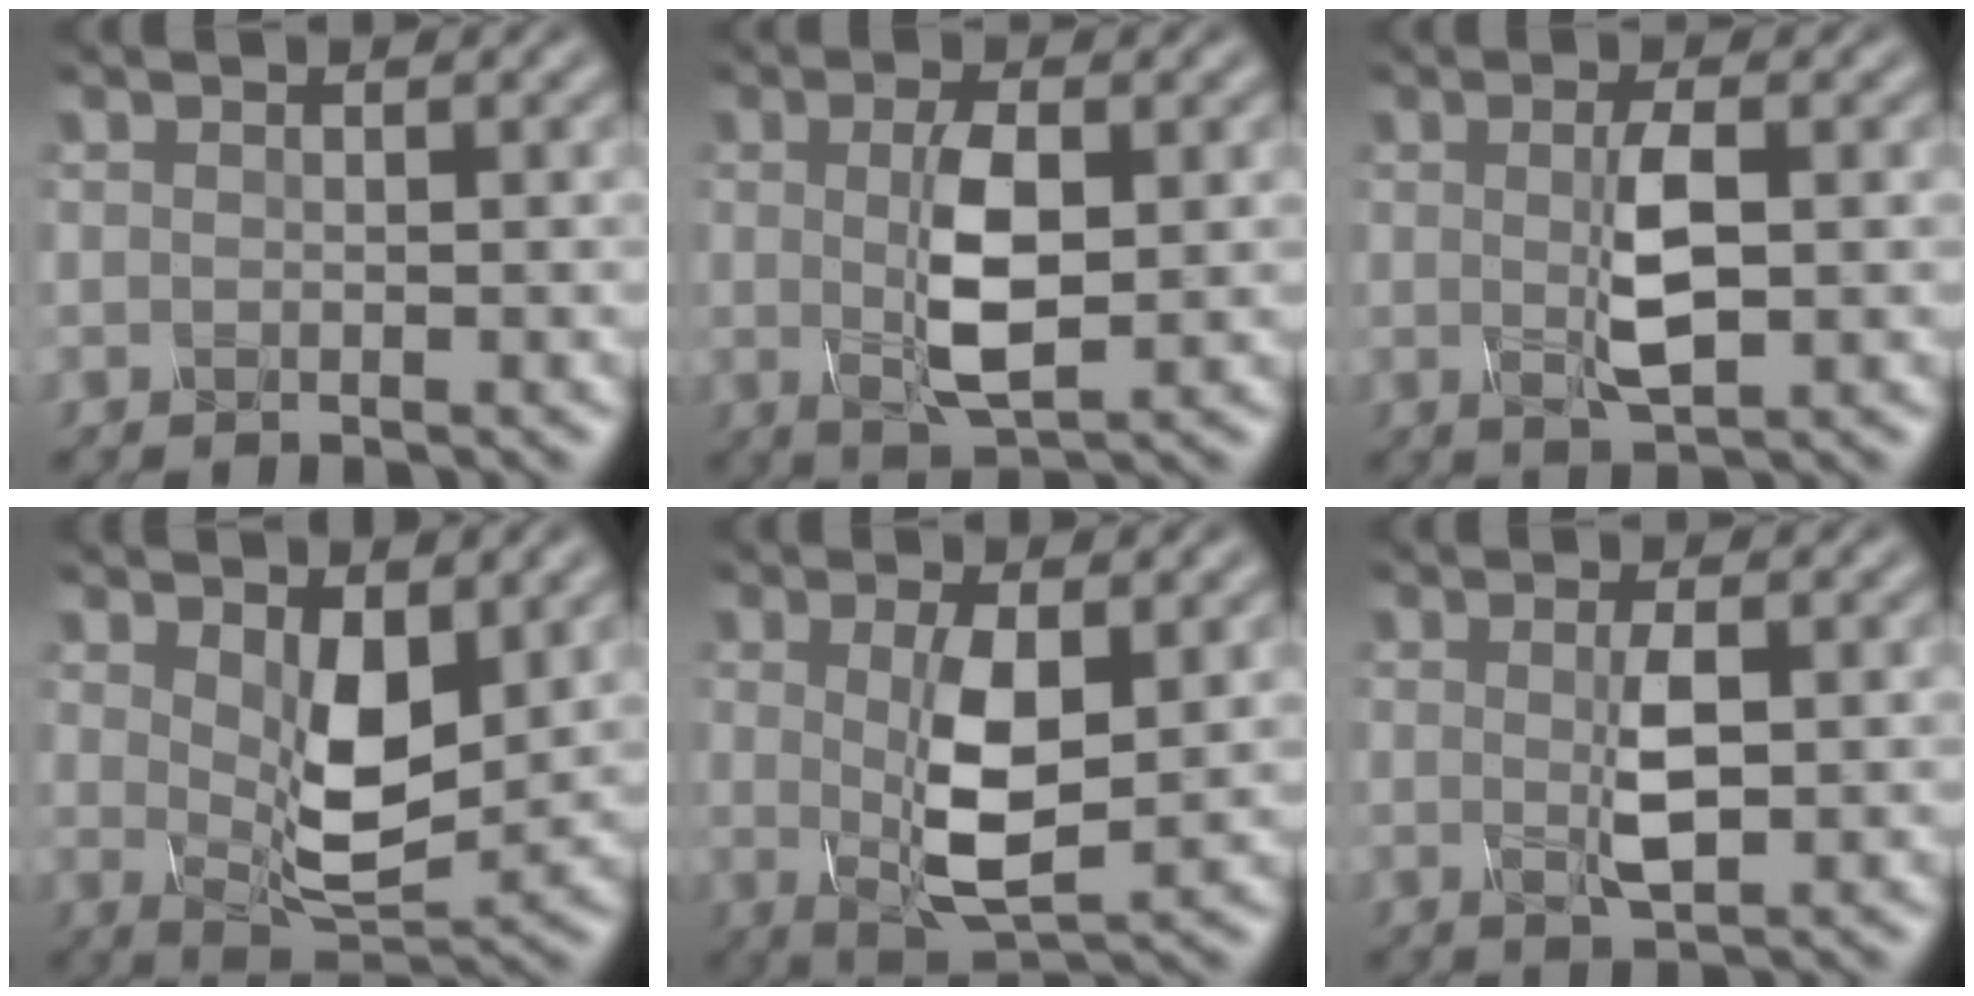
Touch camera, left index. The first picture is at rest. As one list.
[{"total": 4.5, "force": [0.4, 1.4, 4.3], "torque": [-0.095, 0.001, 0.008]}, {"total": 3.1, "force": [0.3, 0.5, 3.0], "torque": [-0.065, 0.002, 0.010]}, {"total": 5.1, "force": [1.3, 2.3, 4.3], "torque": [-0.087, -0.007, 0.030]}, {"total": 5.2, "force": [0.6, 1.7, 4.9], "torque": [-0.103, -0.005, 0.015]}, {"total": 2.3, "force": [0.3, 0.3, 2.2], "torque": [-0.053, 0.001, 0.009]}]